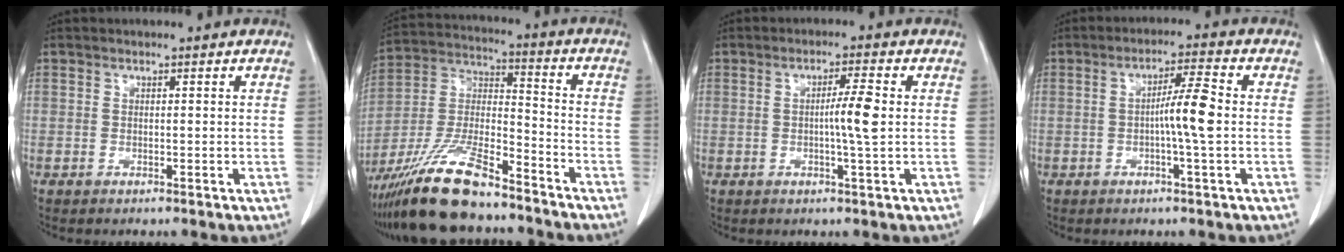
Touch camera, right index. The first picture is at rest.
{"total": 16.3, "force": [-12.8, 3.3, 9.5], "torque": [-0.202, -0.011, -0.236]}
{"total": 4.7, "force": [0.1, -0.3, 4.6], "torque": [-0.078, -0.002, -0.001]}
{"total": 5.9, "force": [-0.5, -0.3, 5.9], "torque": [-0.101, 0.006, -0.010]}